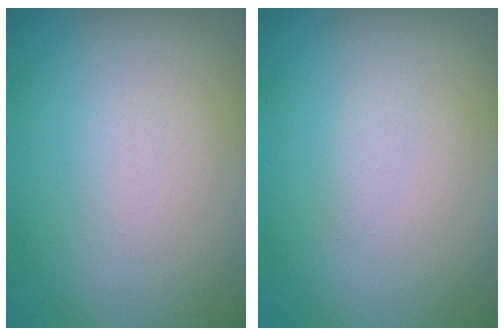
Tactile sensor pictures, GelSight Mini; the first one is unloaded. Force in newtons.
{"total": 0.6, "press": 0.6, "slide": 0.0}